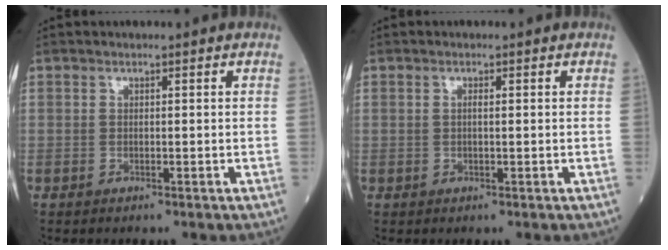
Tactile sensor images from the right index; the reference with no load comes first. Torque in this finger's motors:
{"motor_torque": [0.01, 0.01, -0.09, 0.00]}